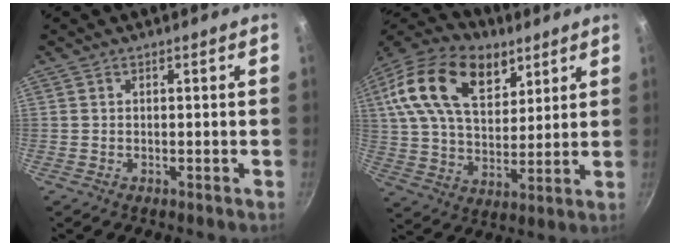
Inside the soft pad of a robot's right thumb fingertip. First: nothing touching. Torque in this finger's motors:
{"motor_torque": [0.63, 3.70, 0.85, -0.57, 0.26]}